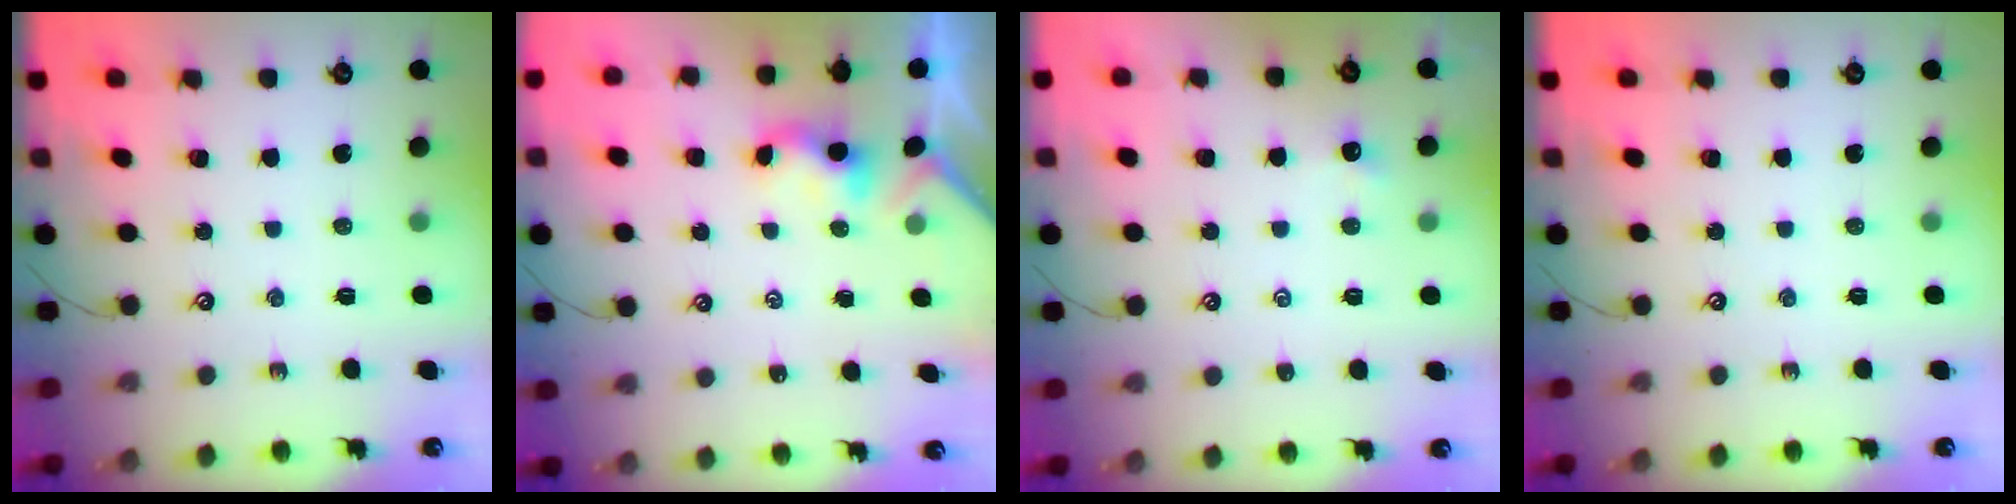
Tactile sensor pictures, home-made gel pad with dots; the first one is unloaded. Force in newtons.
{"total": 0.5, "press": 0.4, "slide": 0.4}
{"total": 0.5, "press": 0.4, "slide": 0.3}
{"total": 0.0}